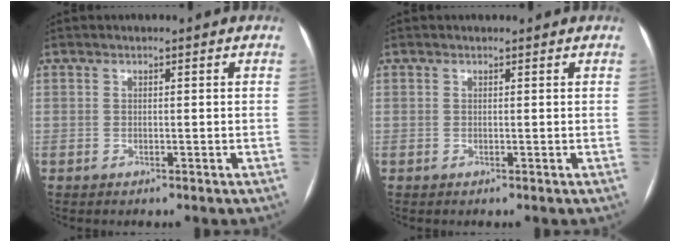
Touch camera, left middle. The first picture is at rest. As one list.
[{"total": 0.8, "force": [0.8, 0.2, 0.1], "torque": [-0.009, 0.008, 0.010]}]